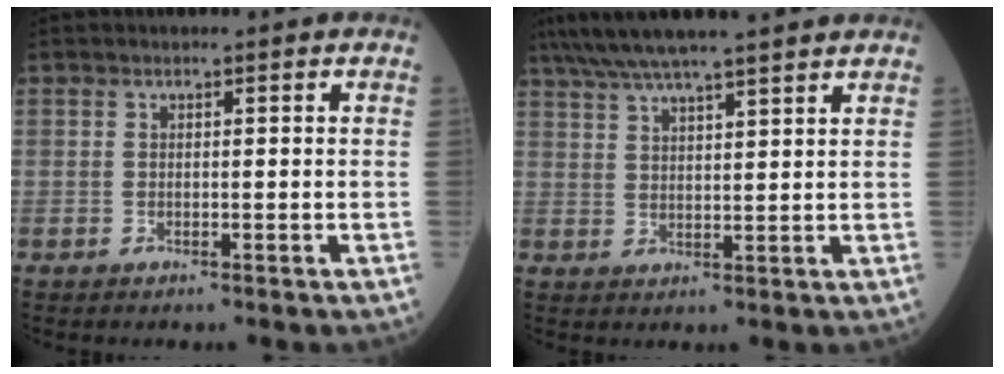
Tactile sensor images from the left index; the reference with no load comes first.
{"total": 14.6, "force": [12.5, 0.7, 7.4], "torque": [-0.137, 0.038, 0.193]}